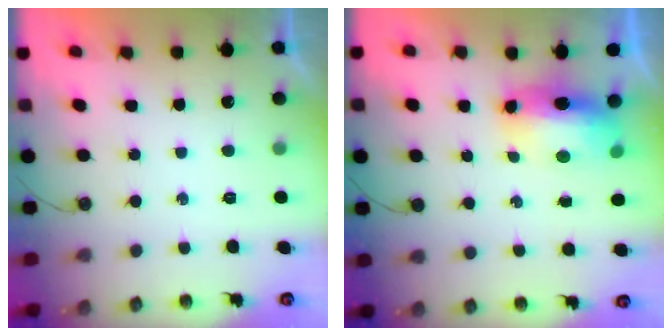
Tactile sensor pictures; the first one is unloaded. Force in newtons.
{"total": 9.5, "press": 9.3, "slide": 2.0}